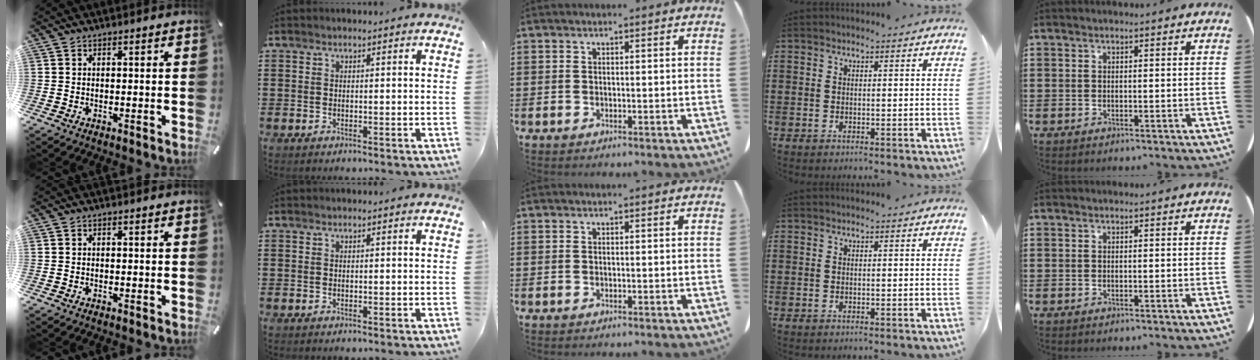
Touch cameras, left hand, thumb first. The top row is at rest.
{}